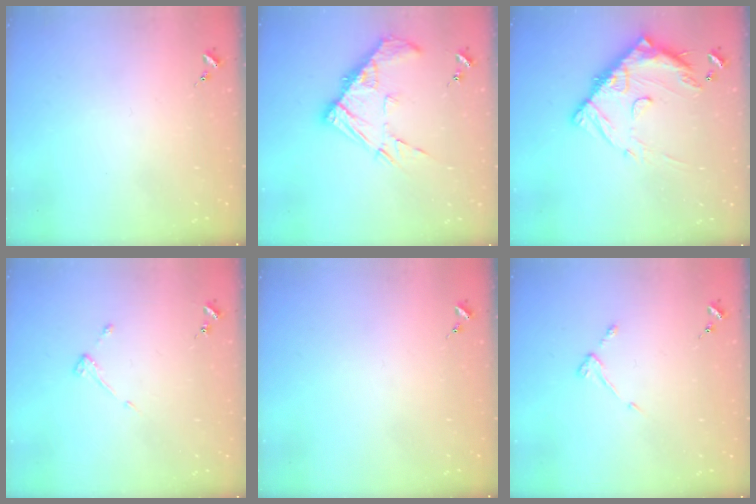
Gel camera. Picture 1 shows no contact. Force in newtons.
{"total": 13.3, "press": 13.2, "slide": 1.2}
{"total": 16.1, "press": 16.0, "slide": 1.3}
{"total": 2.9, "press": 2.9, "slide": 0.5}
{"total": 0.0}
{"total": 3.7, "press": 3.7, "slide": 0.5}